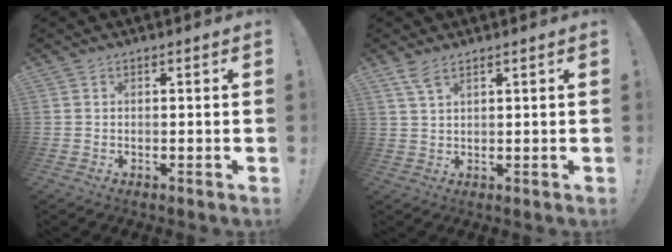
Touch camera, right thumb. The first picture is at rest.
{"total": 3.9, "force": [2.4, 1.3, 2.8], "torque": [-0.060, -0.004, 0.045]}